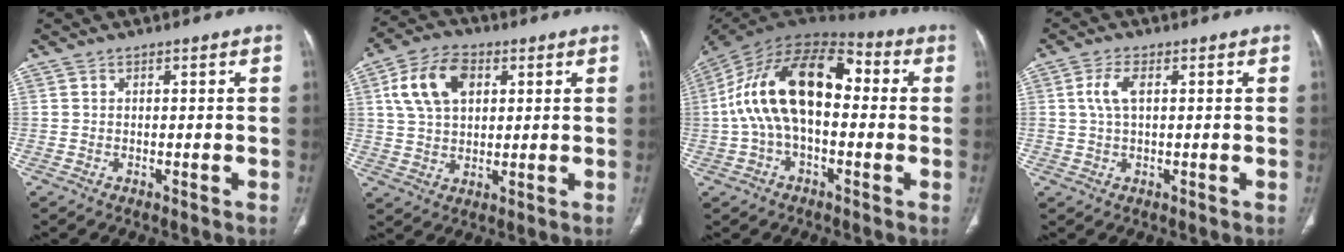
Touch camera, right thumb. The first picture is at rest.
{"total": 11.3, "force": [3.6, 7.2, 8.0], "torque": [-0.140, 0.006, 0.065]}
{"total": 19.8, "force": [0.7, 10.9, 16.6], "torque": [-0.295, 0.050, 0.003]}
{"total": 4.1, "force": [0.9, 1.9, 3.5], "torque": [-0.086, 0.007, 0.017]}